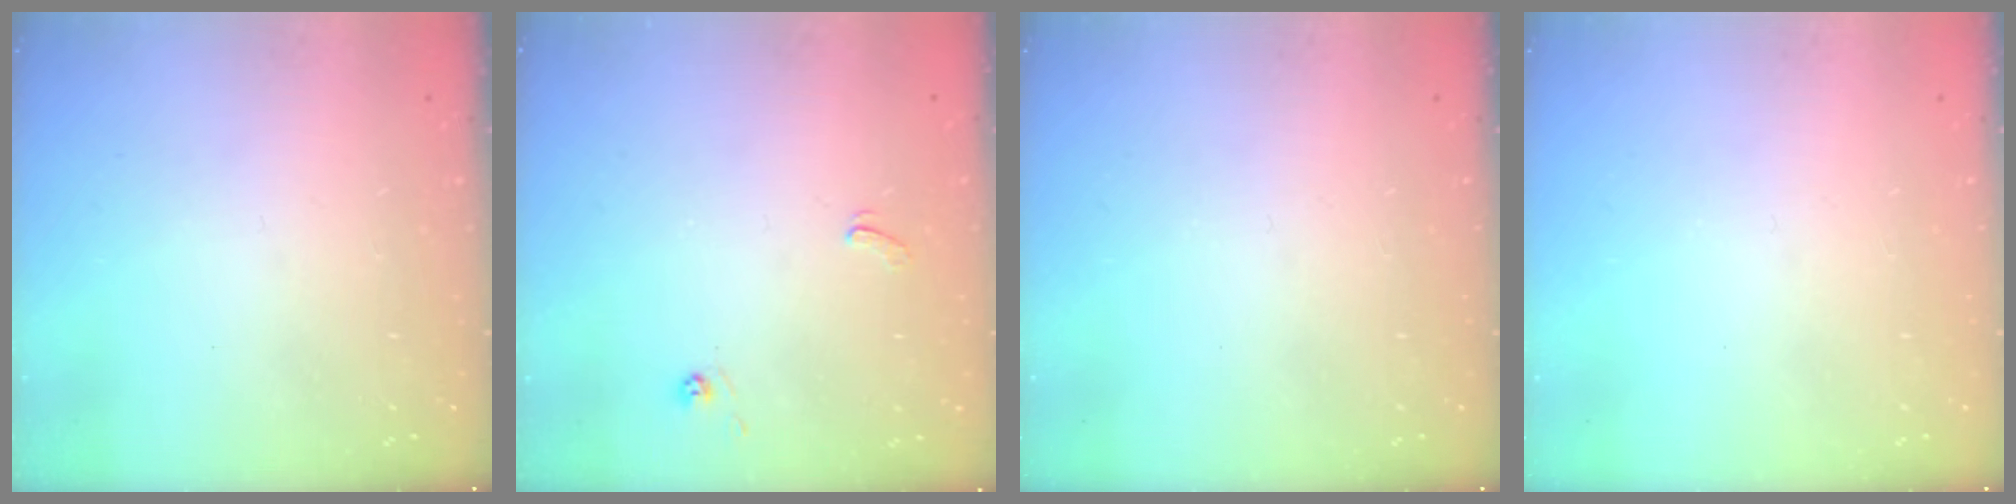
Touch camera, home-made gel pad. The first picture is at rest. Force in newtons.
{"total": 2.9, "press": 2.9, "slide": 0.3}
{"total": 0.0}
{"total": 0.0}